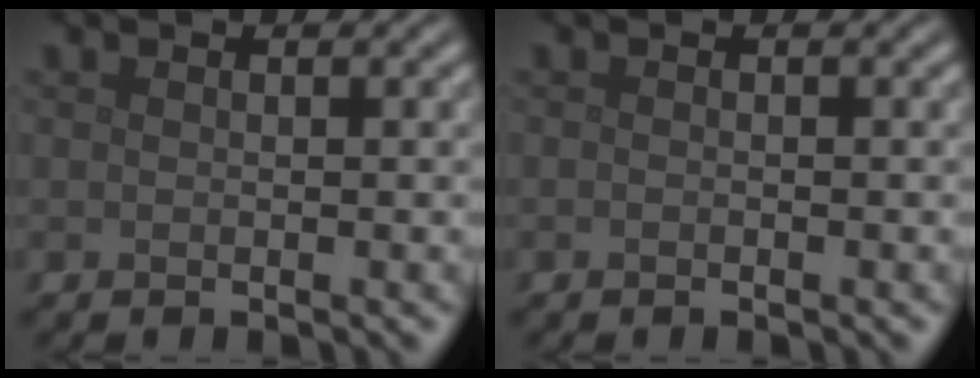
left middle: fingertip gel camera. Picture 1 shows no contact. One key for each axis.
{"total": 0.0}